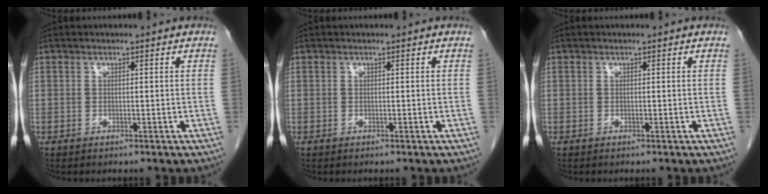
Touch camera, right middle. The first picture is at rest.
{"total": 0.0}
{"total": 0.0}